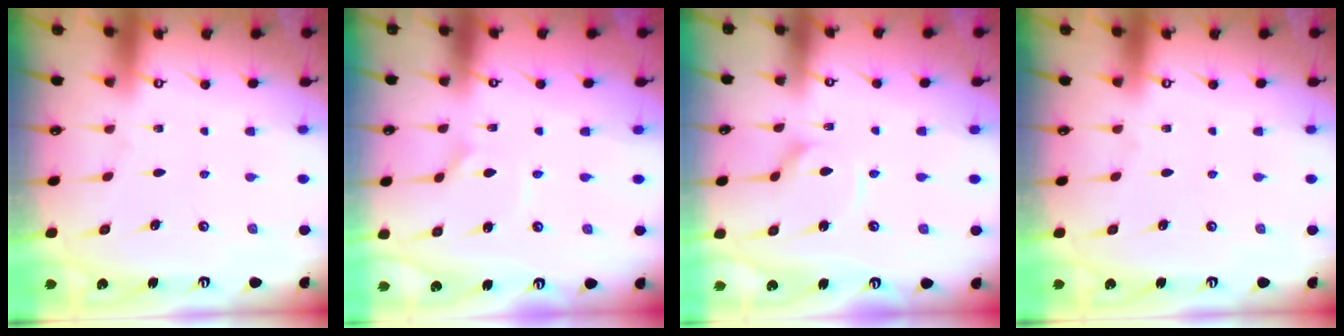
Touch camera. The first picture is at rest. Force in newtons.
{"total": 2.5, "press": 2.4, "slide": 0.4}
{"total": 2.0, "press": 2.0, "slide": 0.3}
{"total": 0.0}